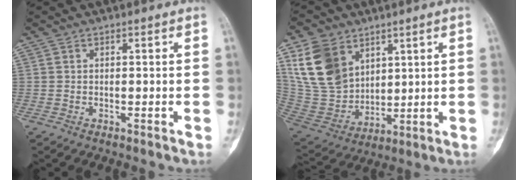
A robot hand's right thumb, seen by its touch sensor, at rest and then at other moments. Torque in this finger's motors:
{"motor_torque": [-1.46, 2.05, 0.74, 0.15, 0.24]}